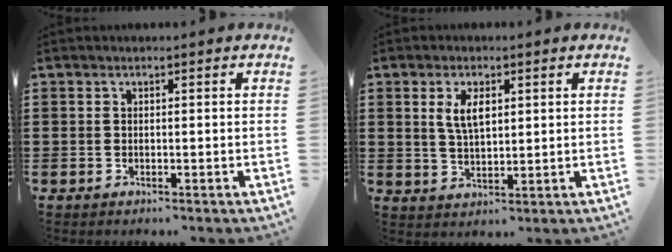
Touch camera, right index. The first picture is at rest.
{"total": 4.5, "force": [1.5, 2.0, 3.8], "torque": [-0.080, 0.006, 0.024]}